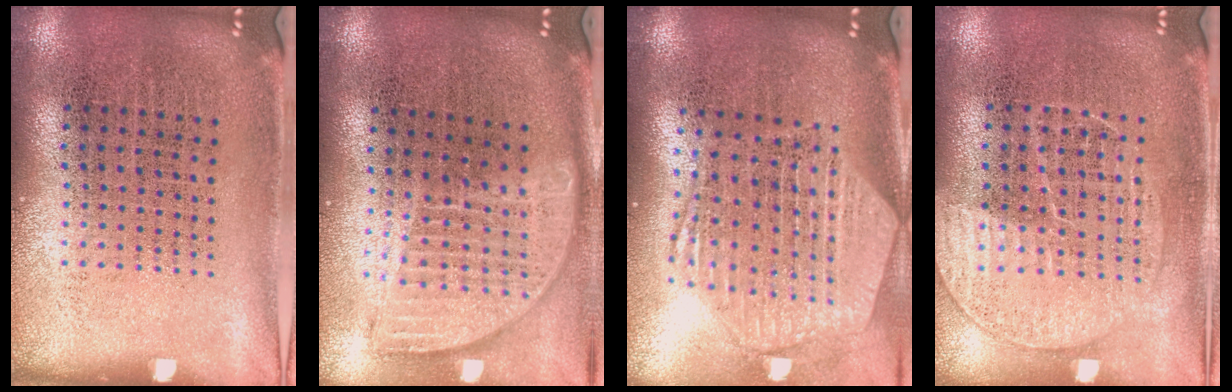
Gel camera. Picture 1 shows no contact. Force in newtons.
{"total": 1.8, "press": 1.5, "slide": 1.0}
{"total": 2.7, "press": 2.2, "slide": 1.5}
{"total": 1.4, "press": 1.4, "slide": 0.4}